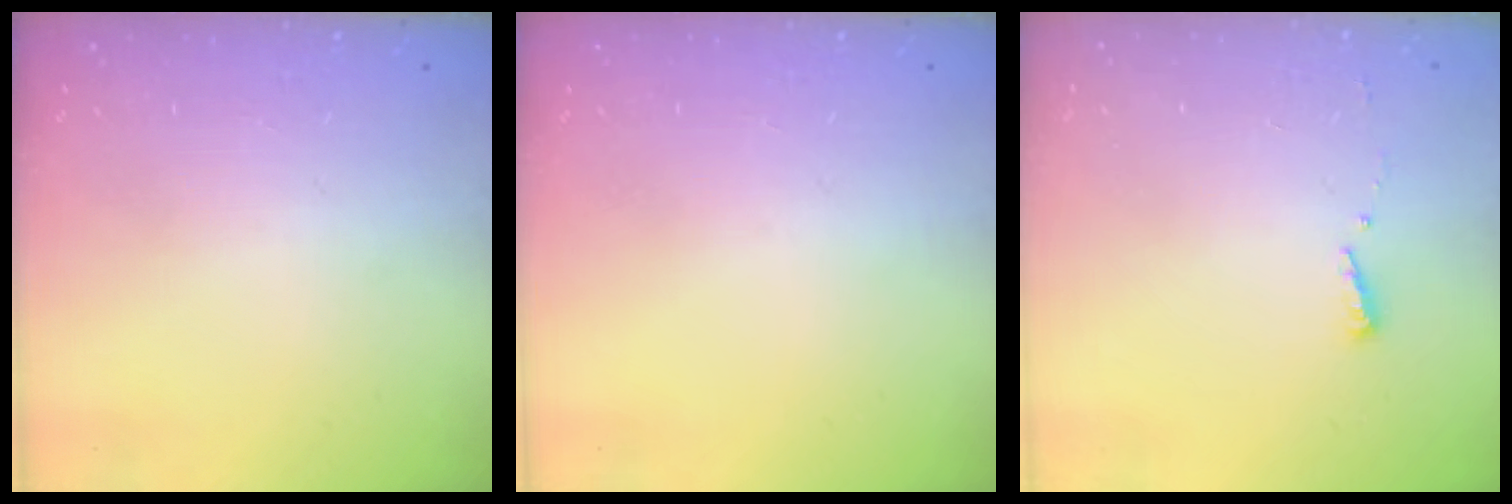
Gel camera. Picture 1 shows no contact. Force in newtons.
{"total": 0.0}
{"total": 3.6, "press": 3.5, "slide": 0.8}